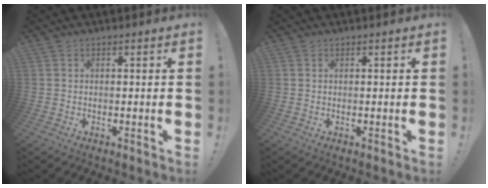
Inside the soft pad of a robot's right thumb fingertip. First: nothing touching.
{"total": 0.0}